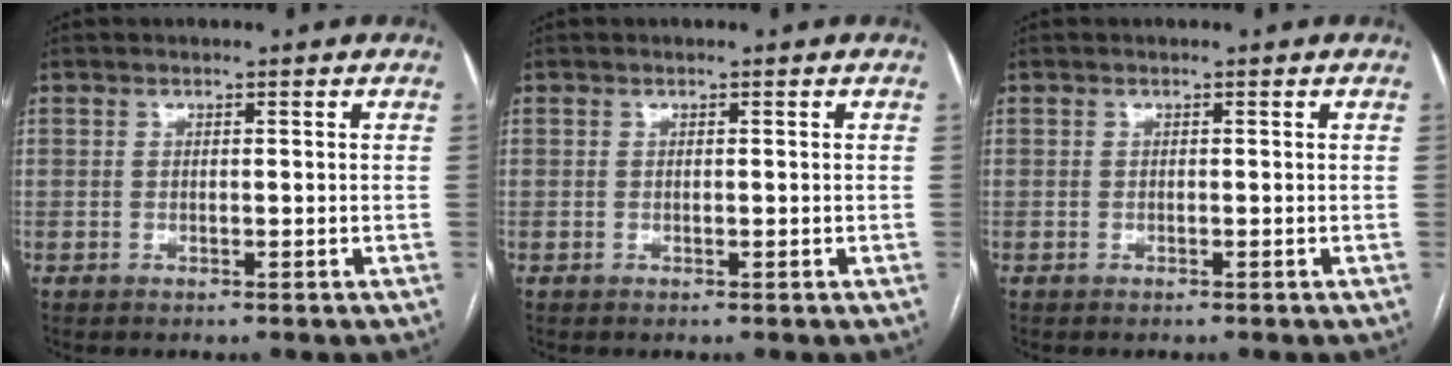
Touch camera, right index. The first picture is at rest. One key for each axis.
{"total": 0.0}
{"total": 0.0}